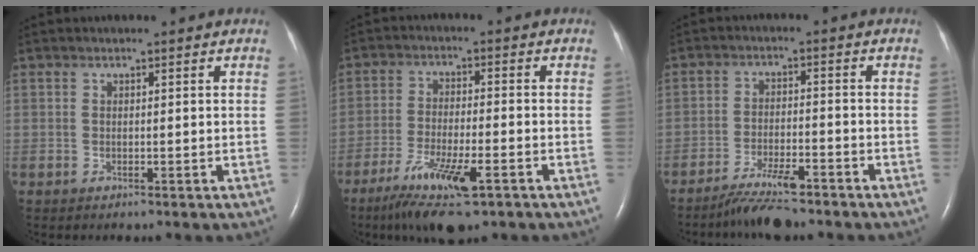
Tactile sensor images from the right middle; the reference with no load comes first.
{"total": 10.4, "force": [-6.1, 1.7, 8.3], "torque": [-0.163, -0.025, -0.100]}
{"total": 6.1, "force": [-5.1, 0.7, 3.3], "torque": [-0.070, -0.016, -0.091]}